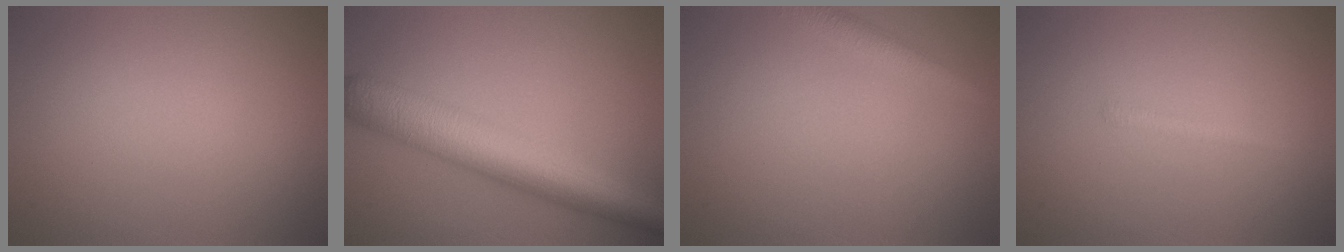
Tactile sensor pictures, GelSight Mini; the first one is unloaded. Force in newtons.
{"total": 7.3, "press": 7.3, "slide": 0.2}
{"total": 2.3, "press": 2.3, "slide": 0.1}
{"total": 0.8, "press": 0.8, "slide": 0.1}